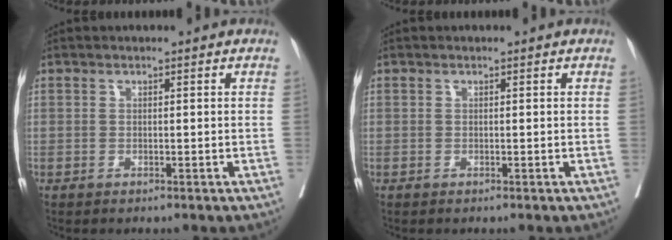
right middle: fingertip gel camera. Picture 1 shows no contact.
{"total": 0.0}